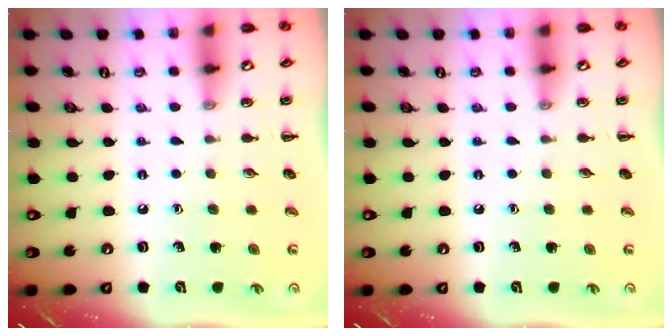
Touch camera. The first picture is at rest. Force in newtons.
{"total": 0.0}